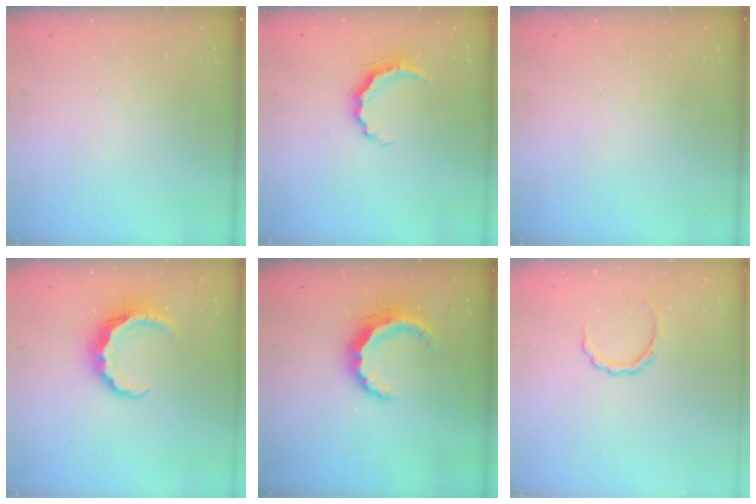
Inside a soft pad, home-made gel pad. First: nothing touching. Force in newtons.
{"total": 6.7, "press": 6.7, "slide": 0.6}
{"total": 0.0}
{"total": 7.8, "press": 7.7, "slide": 1.0}
{"total": 7.9, "press": 7.9, "slide": 0.8}
{"total": 4.4, "press": 4.3, "slide": 0.5}